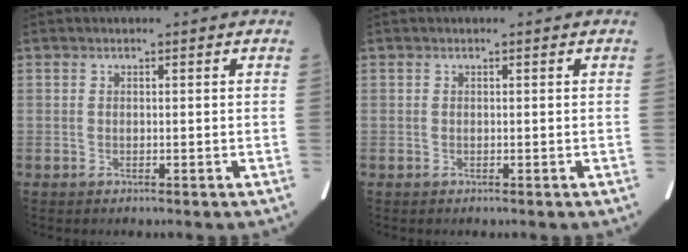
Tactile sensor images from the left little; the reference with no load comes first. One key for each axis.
{"total": 0.0}